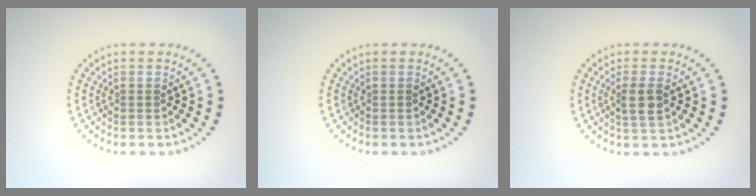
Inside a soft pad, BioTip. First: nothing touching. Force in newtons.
{"total": 0.0}
{"total": 2.1, "press": 1.8, "slide": 1.0}